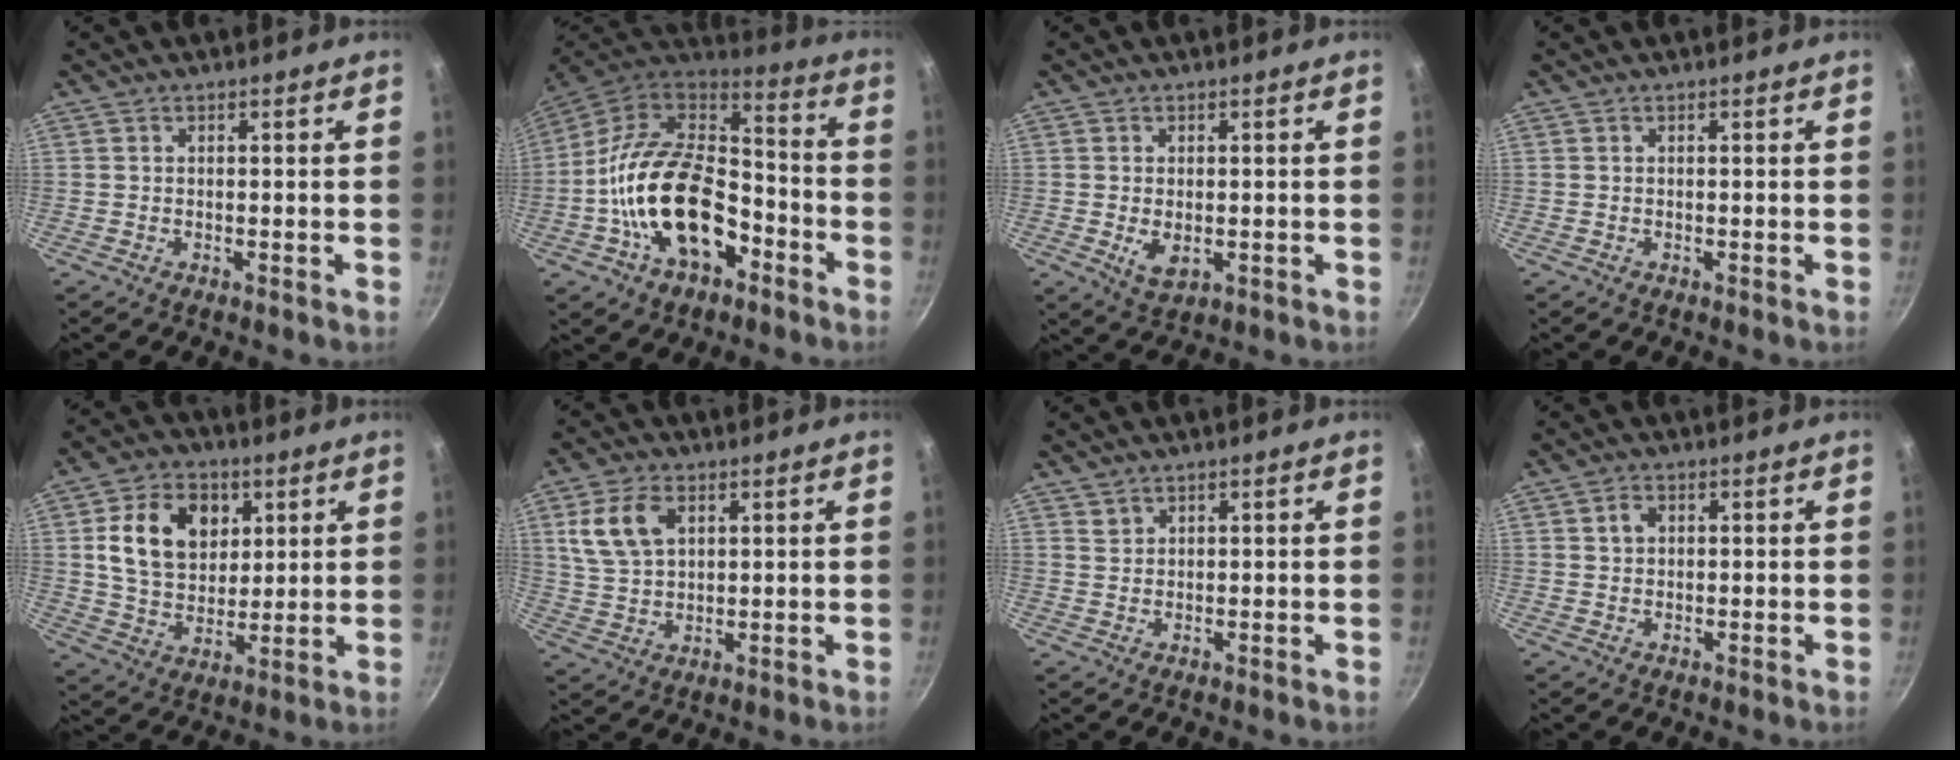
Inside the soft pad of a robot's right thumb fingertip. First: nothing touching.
{"total": 23.5, "force": [-7.4, 14.4, 17.0], "torque": [-0.277, 0.058, -0.132]}
{"total": 4.6, "force": [-0.6, 2.8, 3.6], "torque": [-0.056, -0.011, -0.002]}
{"total": 0.0}
{"total": 14.7, "force": [4.3, 10.9, 8.9], "torque": [-0.127, -0.007, 0.072]}
{"total": 9.5, "force": [3.5, 6.1, 6.5], "torque": [-0.114, -0.005, 0.070]}
{"total": 1.4, "force": [1.1, 0.9, 0.2], "torque": [0.009, 0.002, 0.022]}
{"total": 2.4, "force": [0.6, 1.9, 1.3], "torque": [-0.014, 0.006, 0.011]}